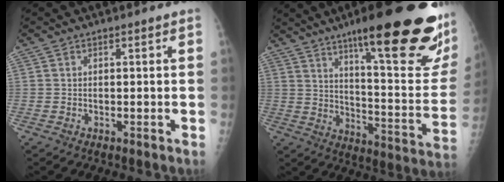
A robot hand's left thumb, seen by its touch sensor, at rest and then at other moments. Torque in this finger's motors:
{"motor_torque": [2.55, 0.93, 1.54, -1.23, 0.46]}